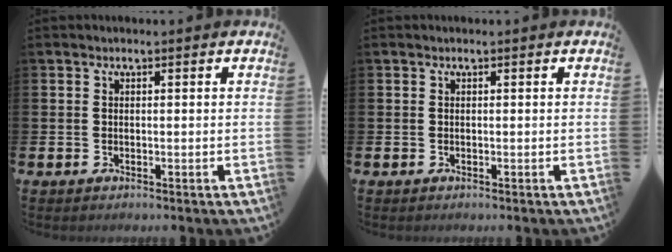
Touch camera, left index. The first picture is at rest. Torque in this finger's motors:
{"motor_torque": [0.00, 0.00, 0.03, 0.00]}